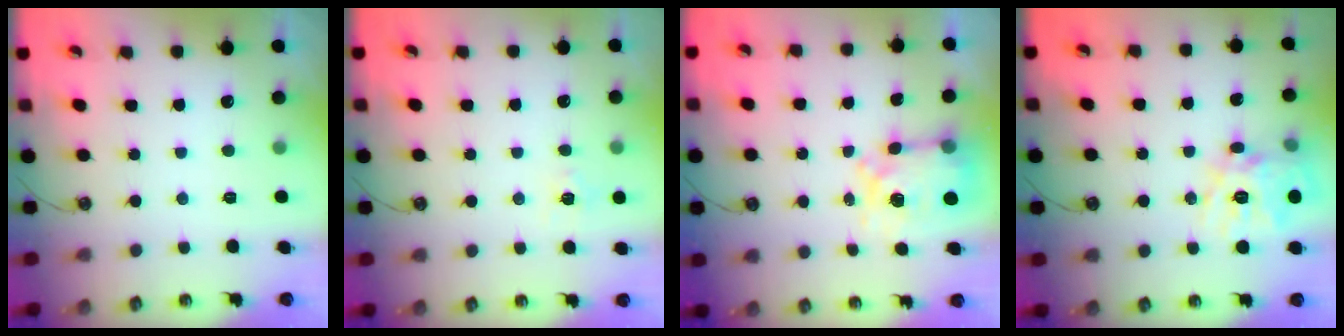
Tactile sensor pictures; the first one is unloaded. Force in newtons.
{"total": 5.1, "press": 5.1, "slide": 0.4}
{"total": 7.9, "press": 7.8, "slide": 0.7}
{"total": 17.1, "press": 17.0, "slide": 1.9}